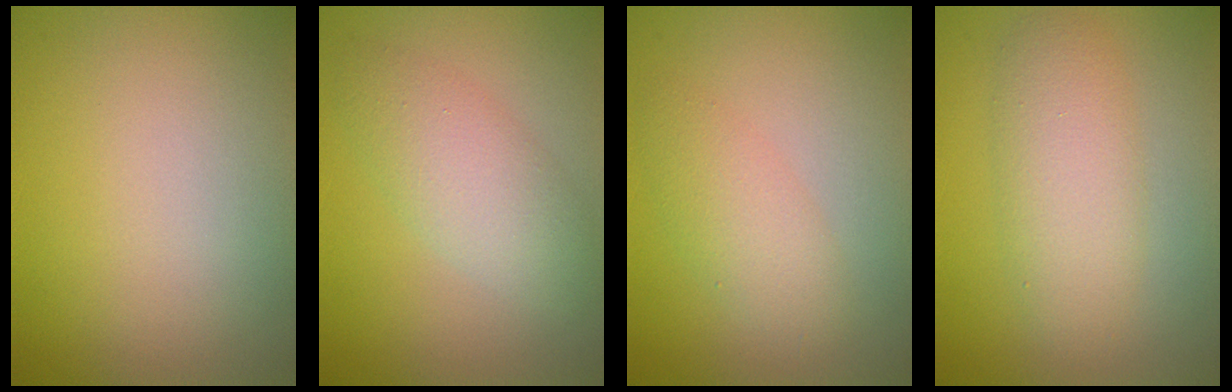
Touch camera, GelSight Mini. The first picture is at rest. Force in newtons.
{"total": 4.0, "press": 4.0, "slide": 0.2}
{"total": 2.7, "press": 2.7, "slide": 0.0}
{"total": 3.9, "press": 3.9, "slide": 0.0}